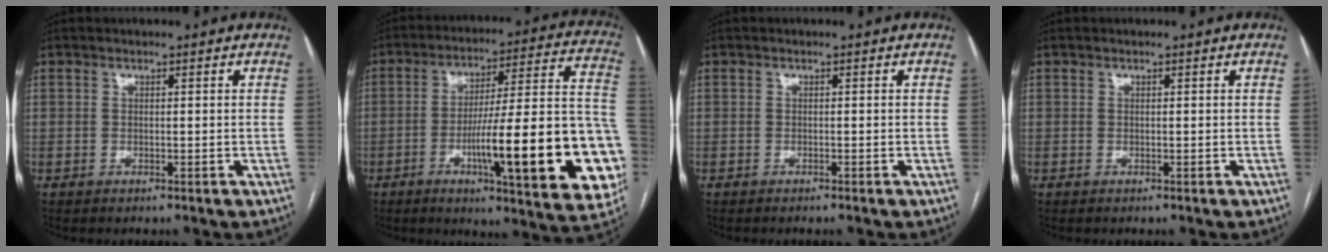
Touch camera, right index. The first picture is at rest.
{"total": 25.7, "force": [-7.2, 2.9, 24.5], "torque": [-0.271, 0.008, -0.097]}
{"total": 0.6, "force": [-0.5, -0.1, 0.3], "torque": [-0.005, 0.001, -0.010]}
{"total": 0.0}